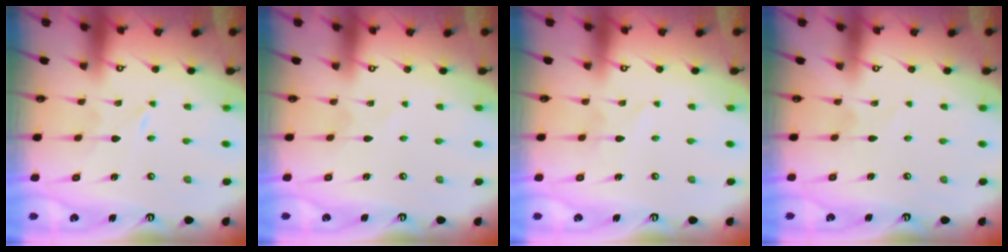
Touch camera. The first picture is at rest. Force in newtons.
{"total": 0.0}
{"total": 3.7, "press": 3.7, "slide": 0.4}
{"total": 2.3, "press": 2.2, "slide": 0.3}